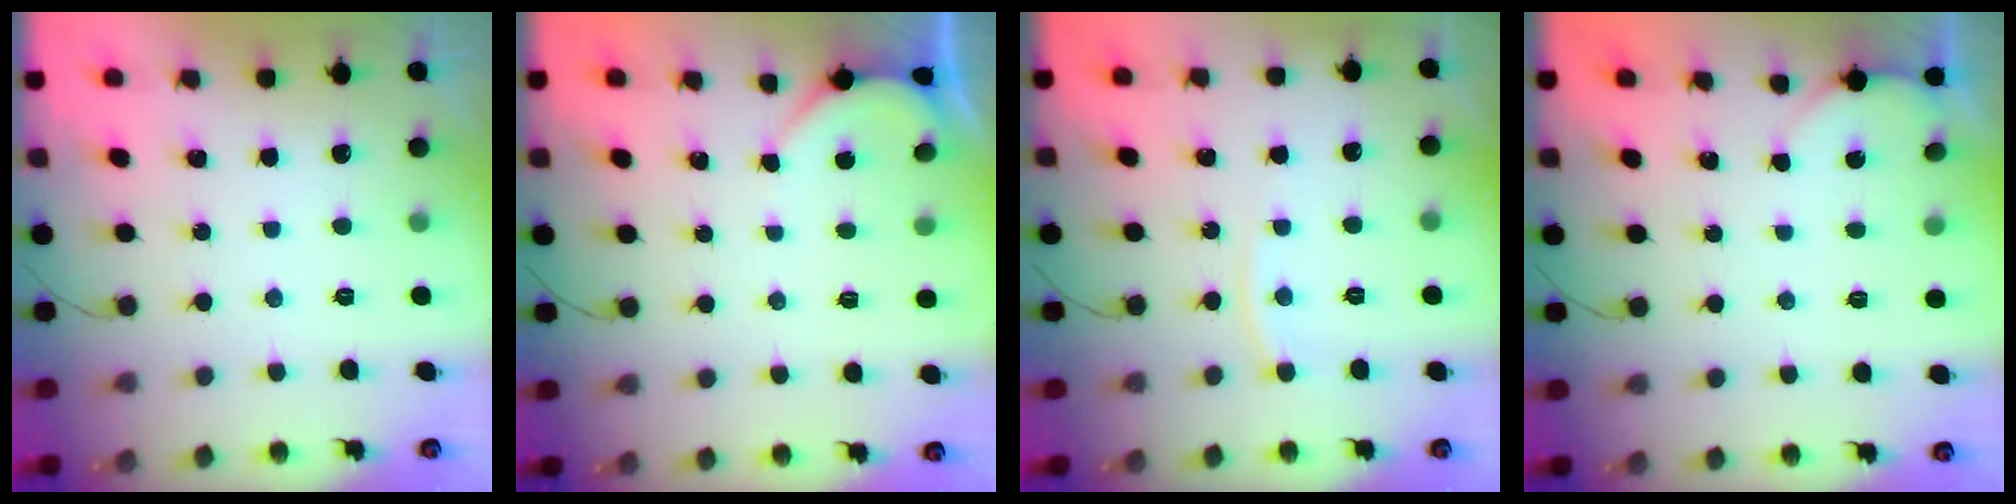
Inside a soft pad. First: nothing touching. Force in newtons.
{"total": 1.9, "press": 1.9, "slide": 0.2}
{"total": 4.5, "press": 4.4, "slide": 0.5}
{"total": 1.0, "press": 1.0, "slide": 0.1}